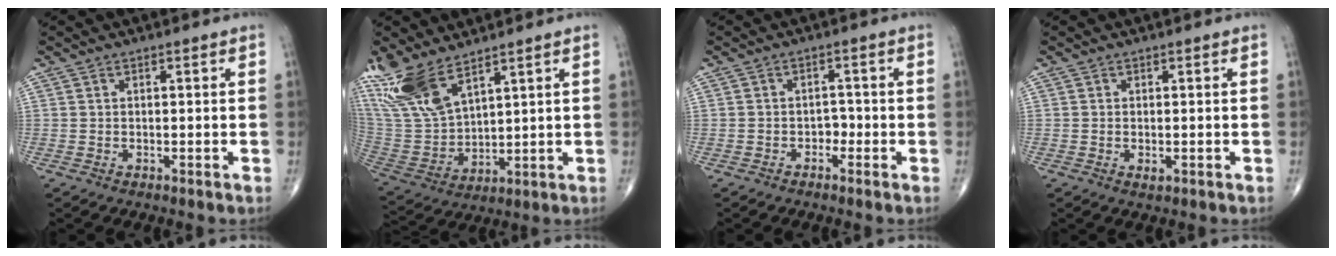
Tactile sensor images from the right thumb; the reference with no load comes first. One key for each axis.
{"total": 14.4, "fx": 10.0, "fy": 5.6, "fz": 8.6, "tx": -0.183, "ty": -0.037, "tz": 0.219}
{"total": 2.0, "fx": -1.0, "fy": 1.5, "fz": 1.0, "tx": 0.000, "ty": 0.010, "tz": -0.020}
{"total": 1.2, "fx": -0.3, "fy": 0.6, "fz": 1.0, "tx": -0.020, "ty": -0.004, "tz": -0.004}